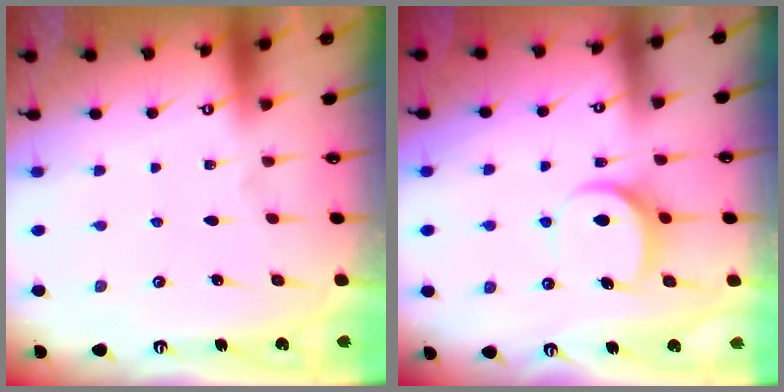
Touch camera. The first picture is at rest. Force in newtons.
{"total": 8.2, "press": 8.1, "slide": 1.1}